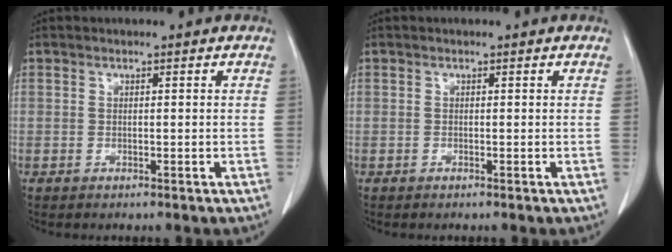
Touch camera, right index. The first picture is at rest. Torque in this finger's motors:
{"motor_torque": [-0.23, 0.11, -0.20, -0.06]}